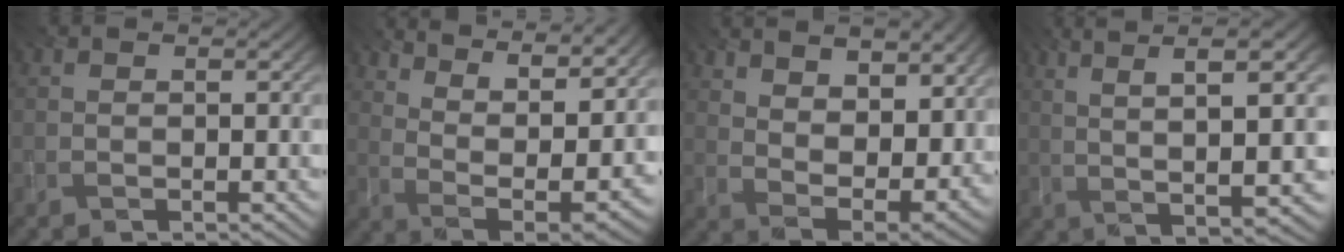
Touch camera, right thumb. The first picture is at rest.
{"total": 15.1, "force": [9.8, 5.3, 10.2], "torque": [-0.183, 0.013, 0.143]}
{"total": 13.9, "force": [8.1, 6.3, 9.4], "torque": [-0.171, 0.001, 0.114]}
{"total": 10.4, "force": [3.4, 1.7, 9.7], "torque": [-0.176, 0.014, 0.064]}